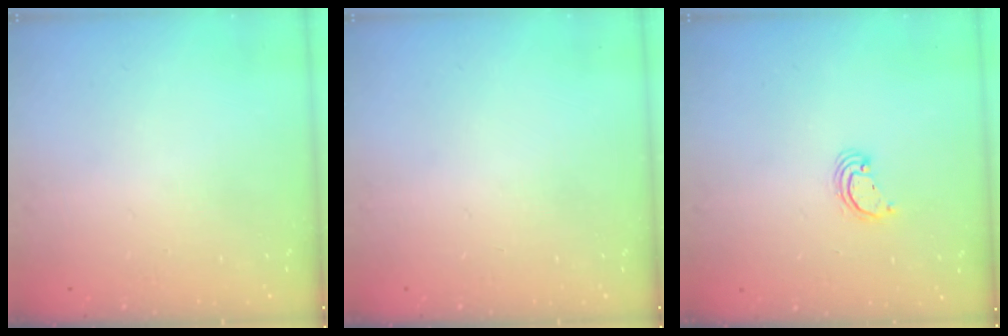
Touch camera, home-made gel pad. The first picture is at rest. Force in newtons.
{"total": 0.0}
{"total": 2.8, "press": 2.8, "slide": 0.2}